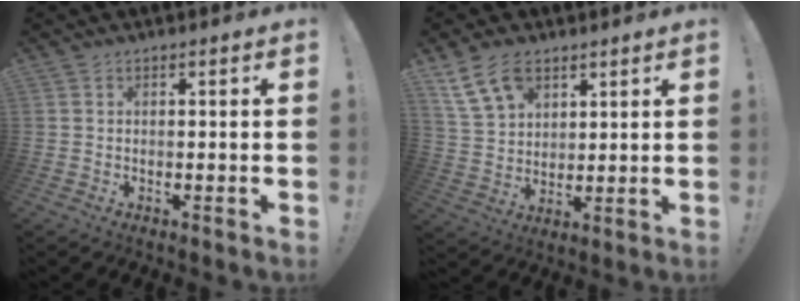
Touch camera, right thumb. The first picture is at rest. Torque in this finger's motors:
{"motor_torque": [-1.10, 2.00, 0.86, 1.18, 0.09]}